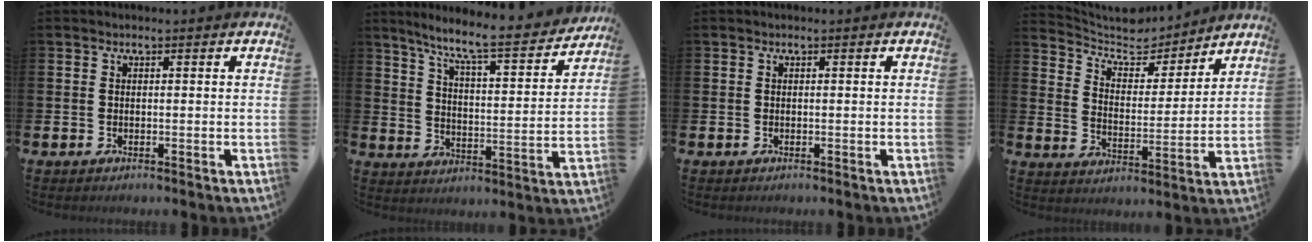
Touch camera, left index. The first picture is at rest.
{"total": 8.4, "force": [7.4, 0.6, 3.8], "torque": [-0.100, -0.055, 0.121]}
{"total": 0.0}
{"total": 6.8, "force": [6.3, 2.2, 1.0], "torque": [-0.052, -0.053, 0.107]}